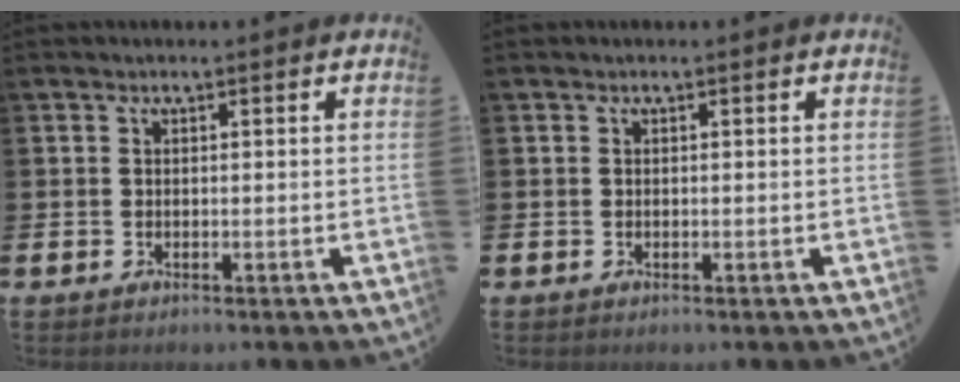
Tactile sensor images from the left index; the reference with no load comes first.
{"total": 0.0}